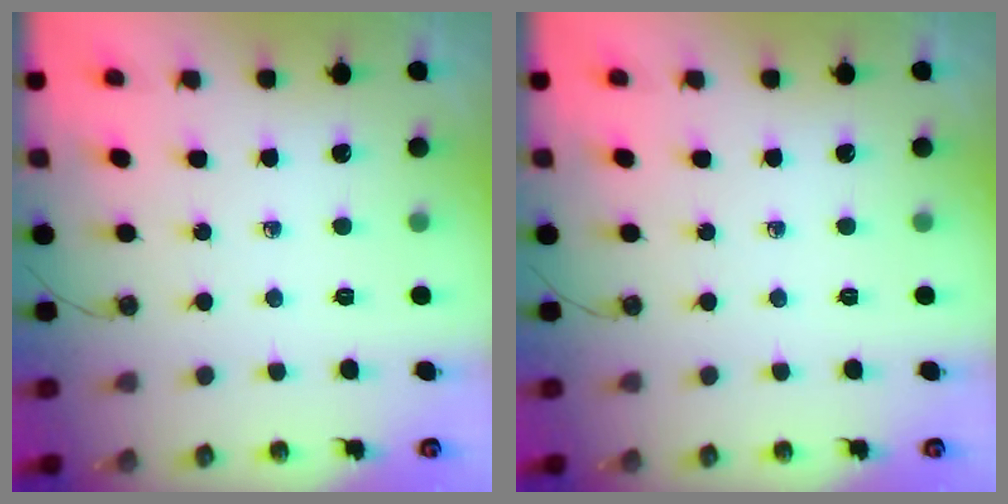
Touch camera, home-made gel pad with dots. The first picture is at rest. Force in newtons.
{"total": 0.0}